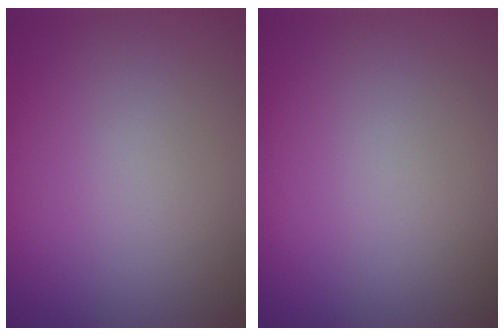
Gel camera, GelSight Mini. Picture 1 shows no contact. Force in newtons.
{"total": 0.0}